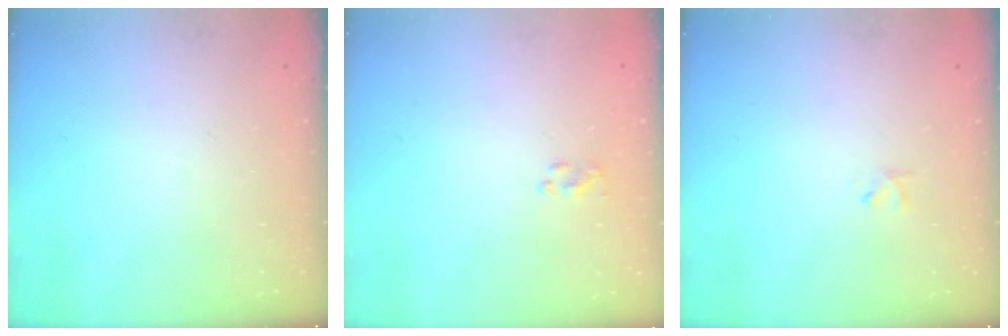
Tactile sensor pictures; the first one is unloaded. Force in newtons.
{"total": 1.3, "press": 1.2, "slide": 0.5}
{"total": 0.0}